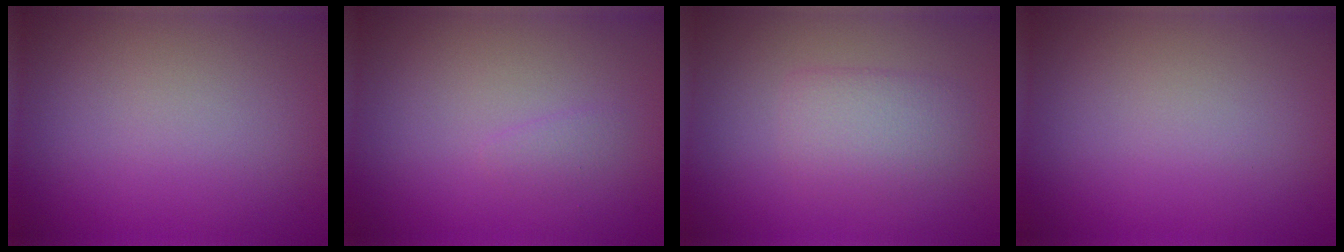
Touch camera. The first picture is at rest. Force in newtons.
{"total": 0.8, "press": 0.8, "slide": 0.0}
{"total": 2.4, "press": 2.4, "slide": 0.4}
{"total": 0.0}